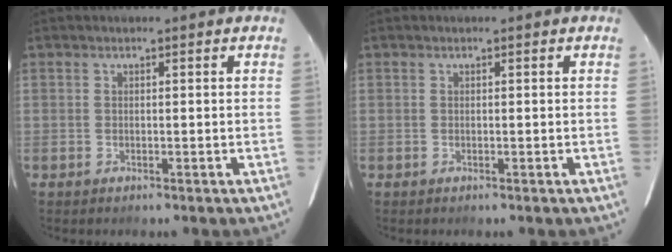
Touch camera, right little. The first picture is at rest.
{"total": 0.0}